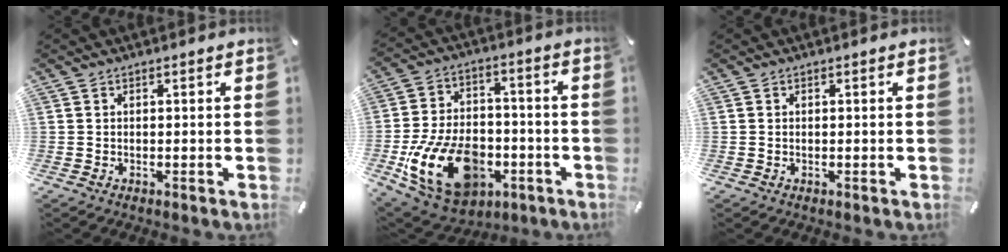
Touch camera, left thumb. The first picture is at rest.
{"total": 20.1, "force": [-7.5, 13.1, 13.2], "torque": [-0.247, 0.039, -0.116]}
{"total": 0.0}